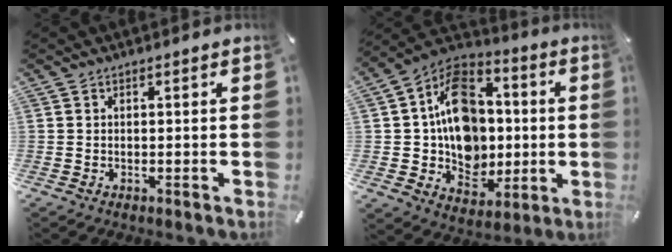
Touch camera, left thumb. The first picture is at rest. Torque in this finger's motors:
{"motor_torque": [0.30, 1.76, 1.33, 0.61, 0.27]}